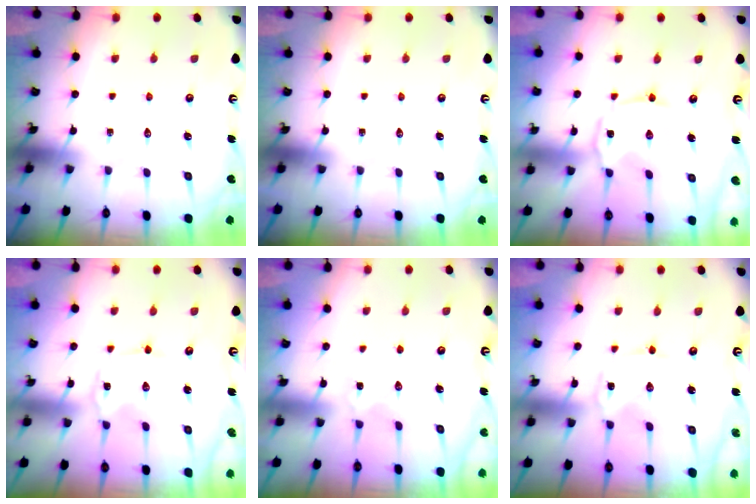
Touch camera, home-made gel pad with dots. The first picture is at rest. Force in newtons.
{"total": 0.0}
{"total": 1.9, "press": 1.9, "slide": 0.3}
{"total": 1.5, "press": 1.5, "slide": 0.2}
{"total": 2.7, "press": 2.6, "slide": 0.5}
{"total": 0.0}